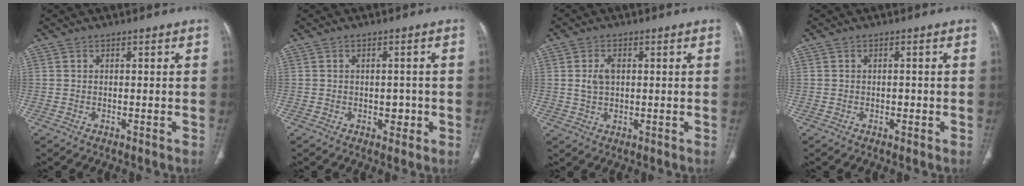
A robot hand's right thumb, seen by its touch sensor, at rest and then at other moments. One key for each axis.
{"total": 2.4, "fx": -0.6, "fy": 1.8, "fz": 1.5, "tx": -0.006, "ty": 0.004, "tz": -0.005}
{"total": 3.7, "fx": 0.6, "fy": 2.3, "fz": 2.8, "tx": -0.054, "ty": 0.002, "tz": 0.014}
{"total": 1.0, "fx": -0.3, "fy": 0.8, "fz": 0.6, "tx": -0.005, "ty": 0.002, "tz": -0.004}